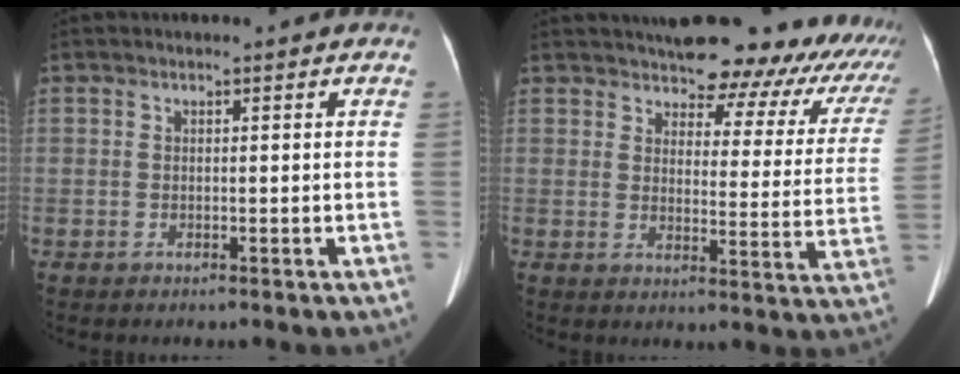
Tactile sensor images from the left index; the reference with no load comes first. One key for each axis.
{"total": 21.4, "fx": 18.7, "fy": 6.3, "fz": 8.4, "tx": -0.085, "ty": -0.037, "tz": 0.201}